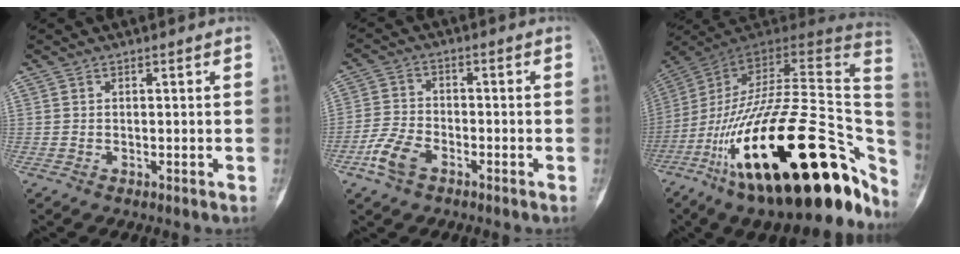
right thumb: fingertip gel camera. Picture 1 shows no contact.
{"total": 6.5, "force": [-3.6, 3.6, 4.0], "torque": [-0.086, 0.015, -0.073]}
{"total": 41.3, "force": [-15.4, 15.7, 34.9], "torque": [-0.463, 0.060, -0.244]}